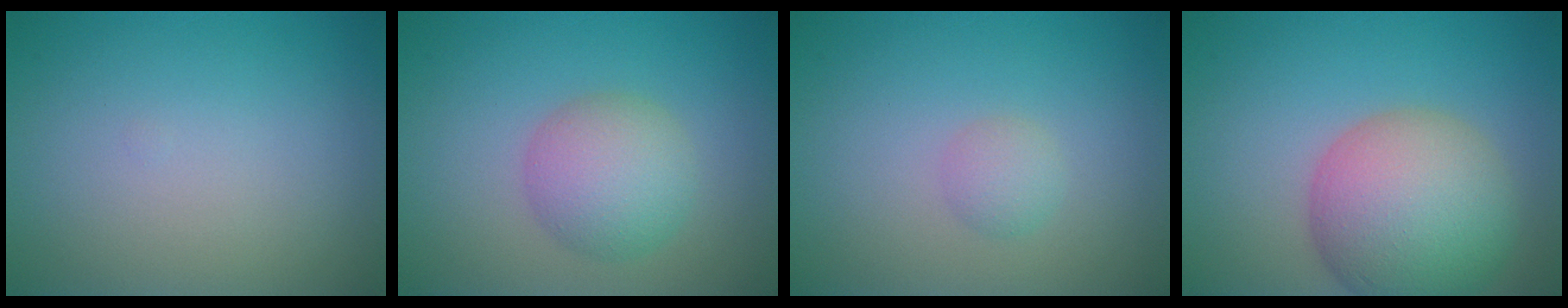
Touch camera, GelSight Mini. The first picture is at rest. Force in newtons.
{"total": 4.4, "press": 4.4, "slide": 0.0}
{"total": 1.4, "press": 1.4, "slide": 0.1}
{"total": 9.2, "press": 9.1, "slide": 0.6}